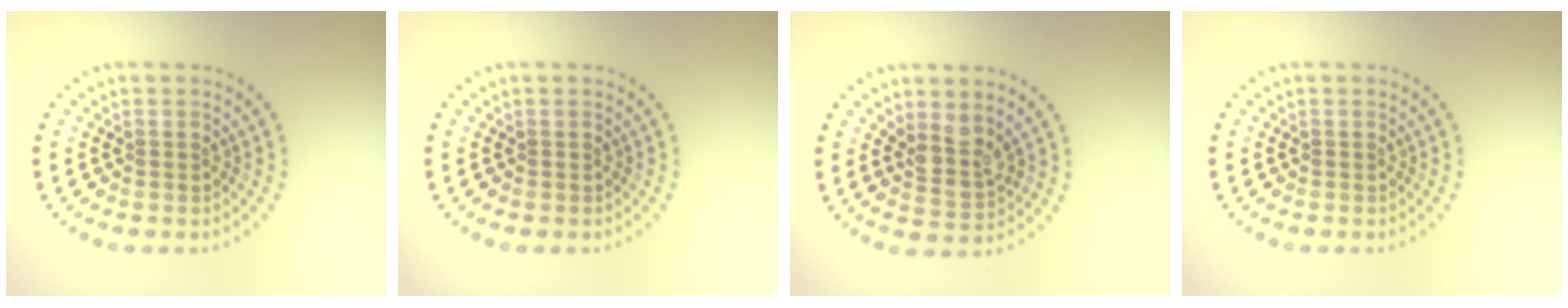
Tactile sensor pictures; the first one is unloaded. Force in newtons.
{"total": 0.0}
{"total": 2.8, "press": 2.2, "slide": 1.8}
{"total": 0.0}